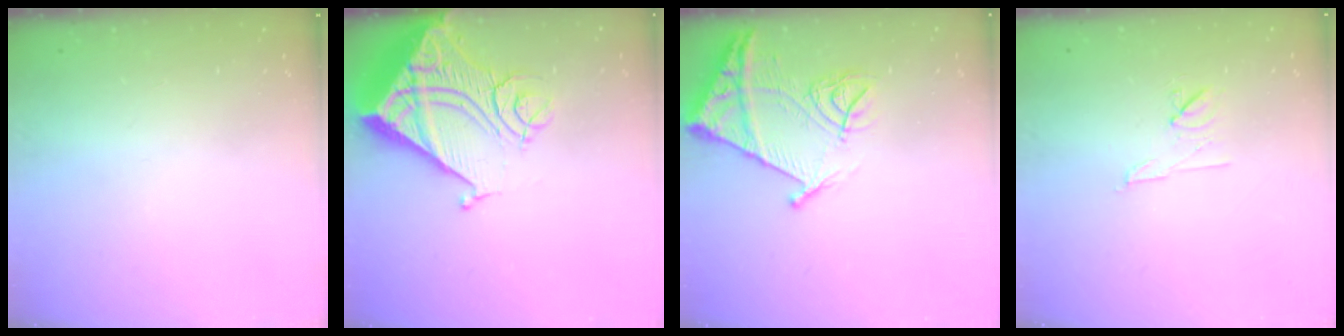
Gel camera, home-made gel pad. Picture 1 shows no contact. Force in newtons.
{"total": 20.9, "press": 20.7, "slide": 2.6}
{"total": 13.6, "press": 13.6, "slide": 1.5}
{"total": 7.0, "press": 6.9, "slide": 0.9}